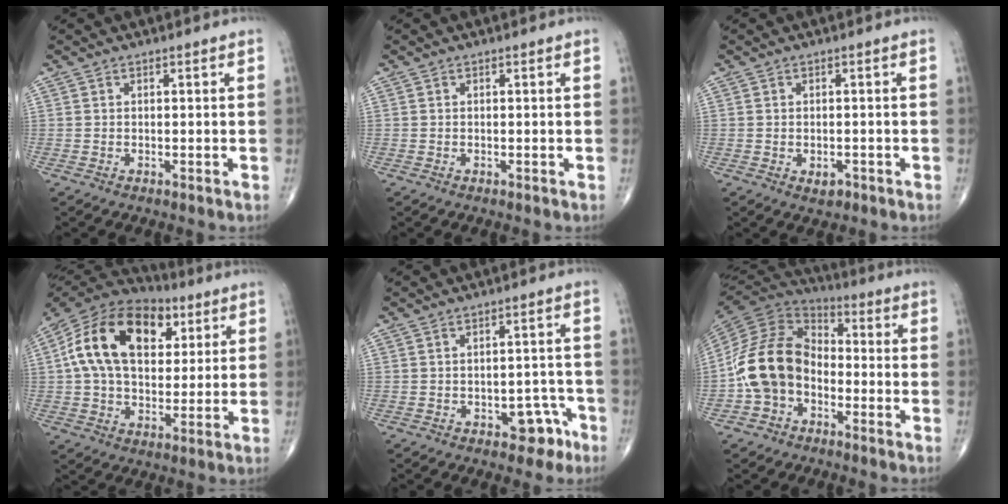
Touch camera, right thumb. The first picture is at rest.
{"total": 0.0}
{"total": 2.3, "force": [-1.0, 1.5, 1.5], "torque": [-0.017, 0.004, -0.008]}
{"total": 21.2, "force": [6.0, 13.4, 15.3], "torque": [-0.257, 0.010, 0.092]}
{"total": 5.3, "force": [-2.9, 3.2, 3.1], "torque": [-0.013, 0.031, -0.032]}
{"total": 15.5, "force": [-3.8, 11.4, 9.8], "torque": [-0.173, 0.051, -0.086]}